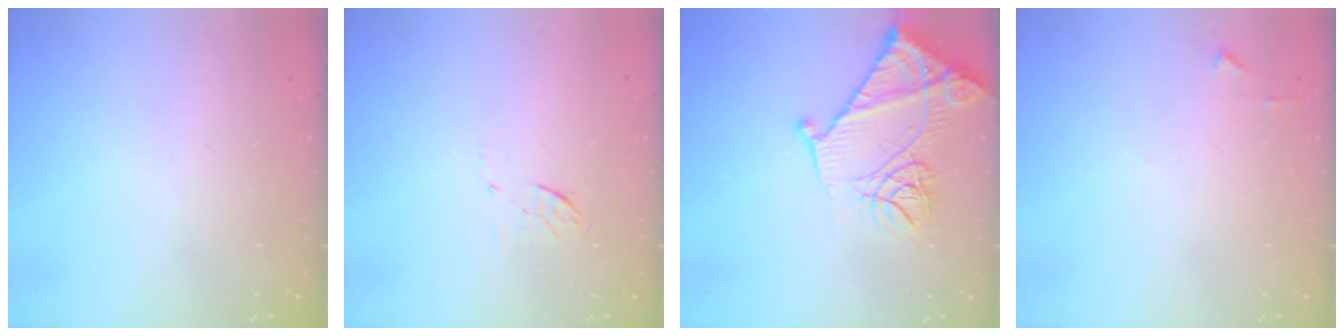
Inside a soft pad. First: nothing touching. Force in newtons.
{"total": 4.0, "press": 3.7, "slide": 1.4}
{"total": 19.3, "press": 19.2, "slide": 2.1}
{"total": 5.1, "press": 5.1, "slide": 0.6}